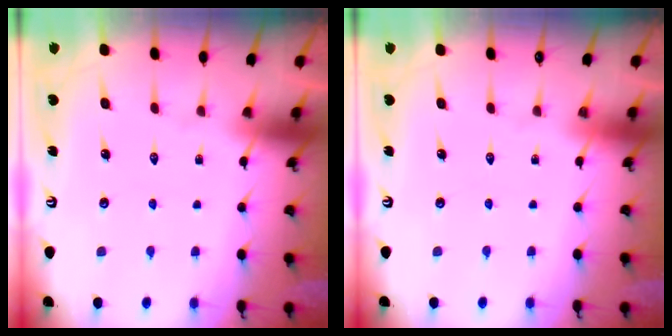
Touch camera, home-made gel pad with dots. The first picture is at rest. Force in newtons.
{"total": 0.0}